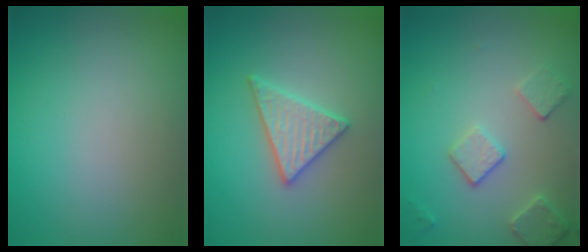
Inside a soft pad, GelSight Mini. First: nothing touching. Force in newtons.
{"total": 2.9, "press": 2.8, "slide": 0.5}
{"total": 2.6, "press": 2.5, "slide": 0.8}